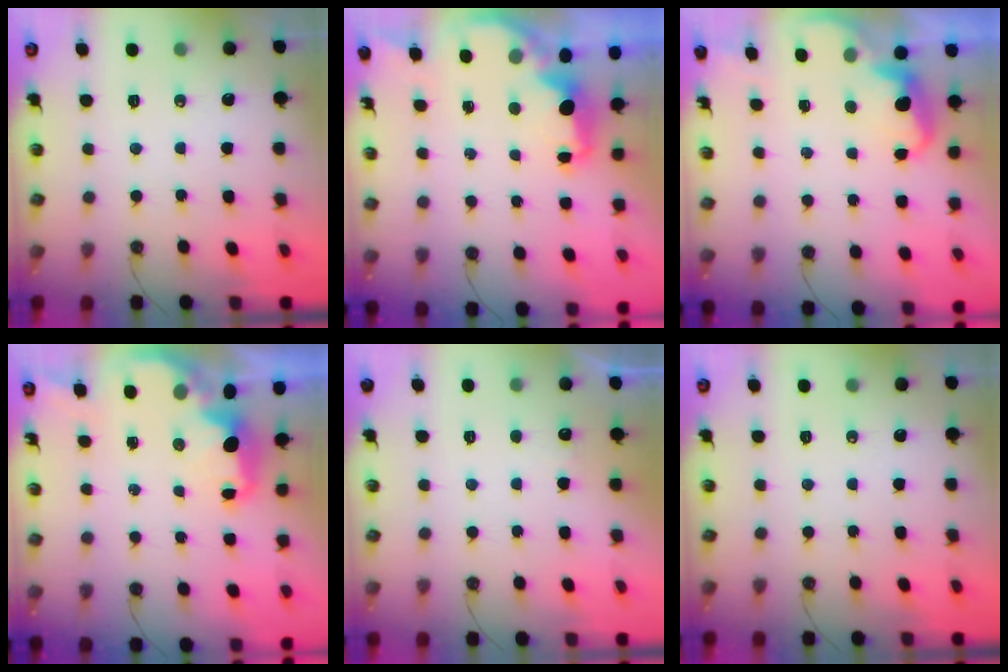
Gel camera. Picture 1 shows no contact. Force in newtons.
{"total": 2.2, "press": 2.1, "slide": 0.7}
{"total": 2.8, "press": 2.6, "slide": 0.9}
{"total": 3.0, "press": 2.9, "slide": 0.6}
{"total": 2.8, "press": 2.6, "slide": 1.0}
{"total": 0.0}